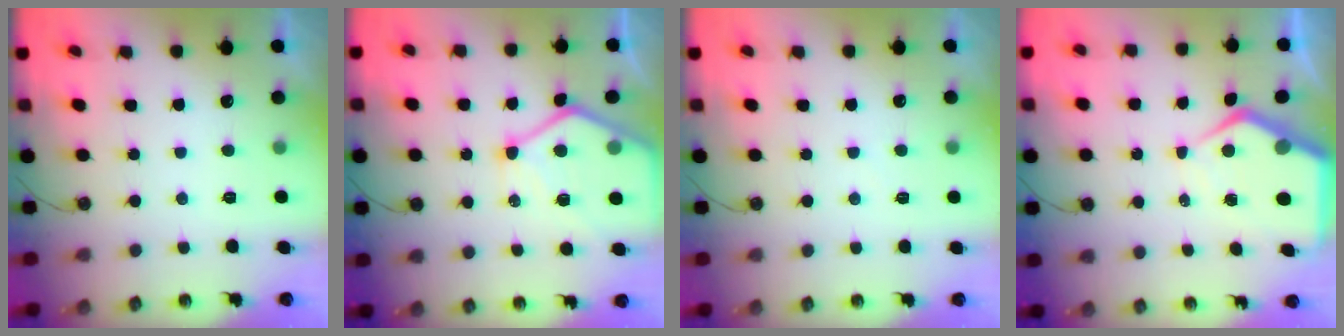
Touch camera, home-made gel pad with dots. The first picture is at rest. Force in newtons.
{"total": 16.0, "press": 15.9, "slide": 1.5}
{"total": 3.5, "press": 3.5, "slide": 0.5}
{"total": 9.3, "press": 9.2, "slide": 0.9}